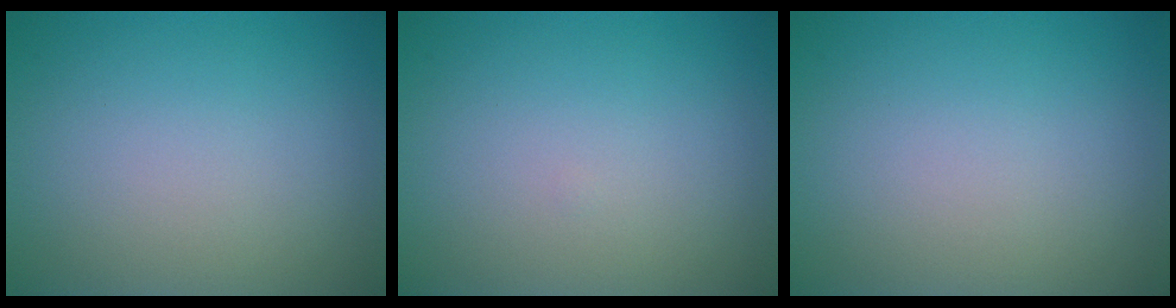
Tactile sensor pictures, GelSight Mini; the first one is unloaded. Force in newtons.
{"total": 0.0}
{"total": 0.0}